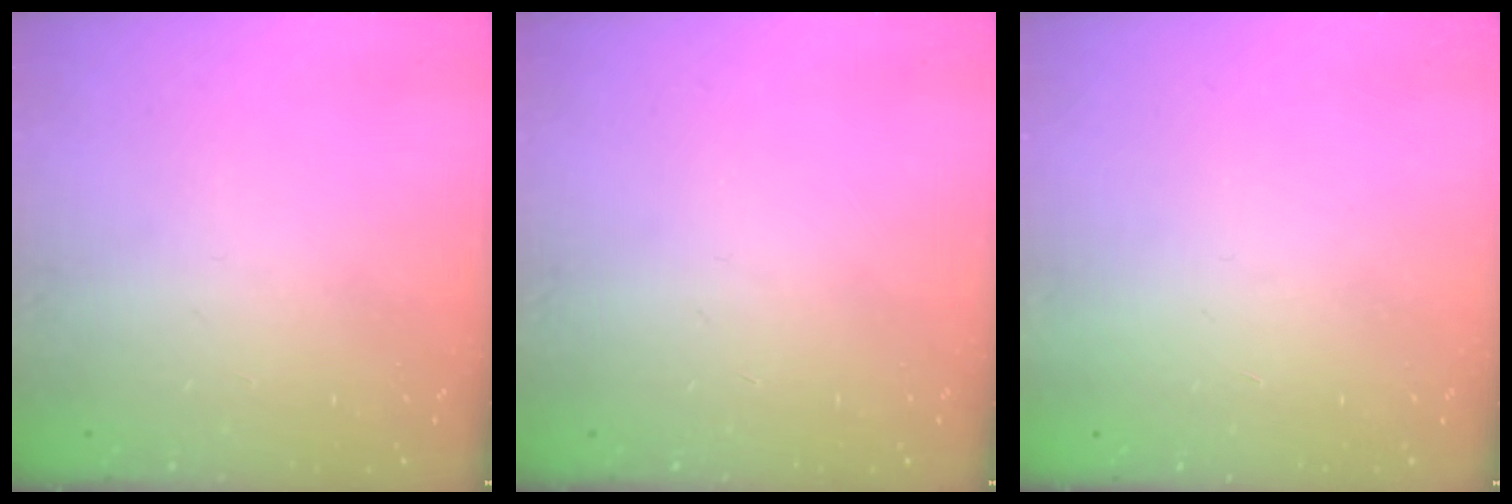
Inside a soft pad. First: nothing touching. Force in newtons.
{"total": 0.0}
{"total": 1.5, "press": 1.5, "slide": 0.1}